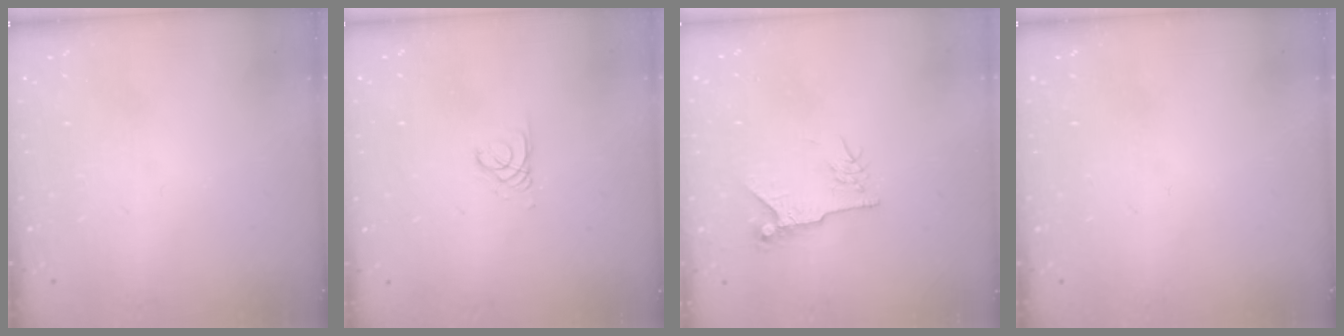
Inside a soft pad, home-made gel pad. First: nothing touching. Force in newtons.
{"total": 1.1, "press": 1.1, "slide": 0.1}
{"total": 7.2, "press": 7.2, "slide": 0.2}
{"total": 0.0}